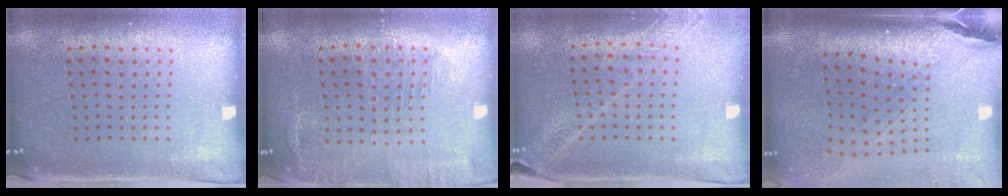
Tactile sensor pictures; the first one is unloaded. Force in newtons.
{"total": 1.6, "press": 1.5, "slide": 0.7}
{"total": 1.6, "press": 1.6, "slide": 0.2}
{"total": 2.2, "press": 1.8, "slide": 1.4}